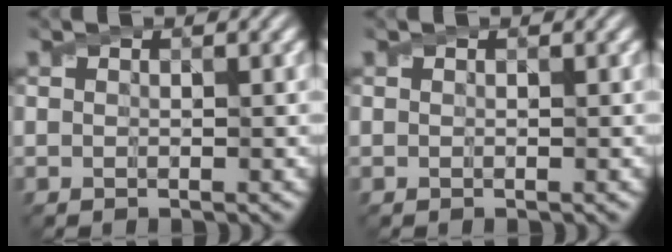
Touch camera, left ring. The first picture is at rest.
{"total": 0.0}